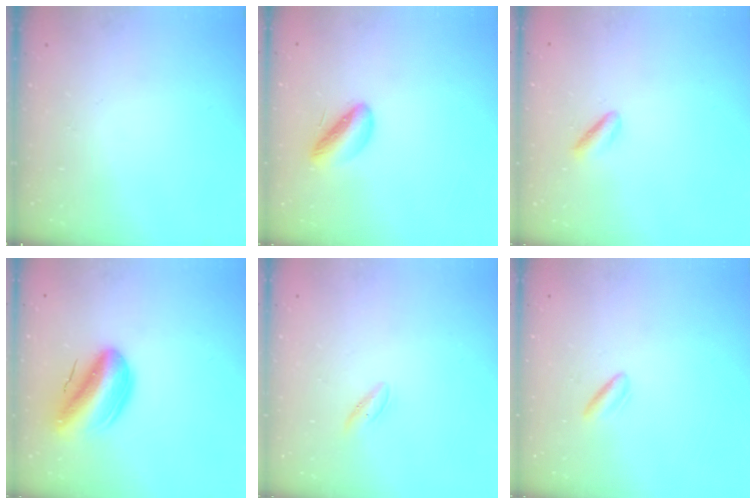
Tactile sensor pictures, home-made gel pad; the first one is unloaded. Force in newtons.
{"total": 5.8, "press": 5.8, "slide": 0.6}
{"total": 1.7, "press": 1.3, "slide": 1.1}
{"total": 14.3, "press": 13.9, "slide": 3.6}
{"total": 2.2, "press": 2.0, "slide": 0.8}
{"total": 1.5, "press": 1.2, "slide": 0.9}